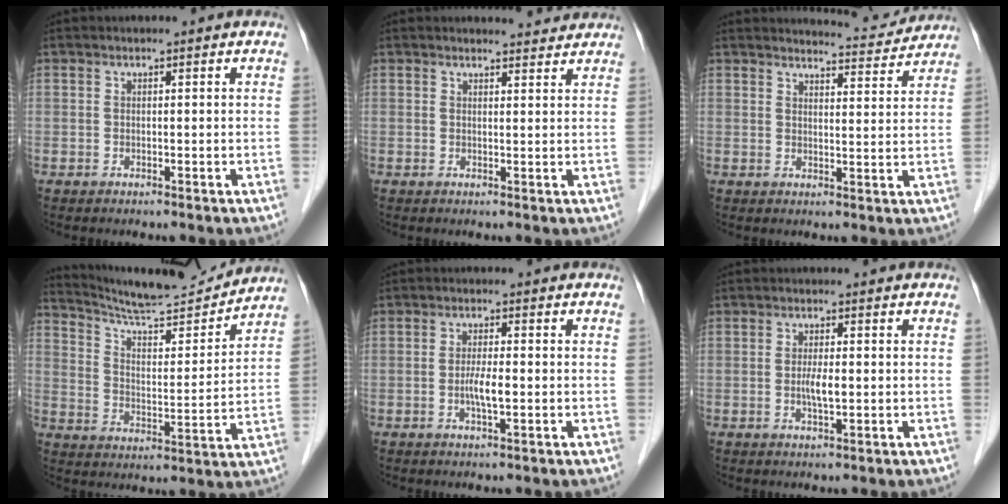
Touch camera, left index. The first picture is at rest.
{"total": 2.8, "force": [2.7, 0.5, 0.1], "torque": [-0.005, -0.003, 0.022]}
{"total": 5.7, "force": [5.7, 0.2, -0.3], "torque": [-0.004, -0.011, 0.063]}
{"total": 15.2, "force": [14.5, 0.6, 4.4], "torque": [-0.080, -0.014, 0.225]}
{"total": 3.2, "force": [-1.5, 0.3, 2.8], "torque": [-0.057, -0.008, -0.027]}
{"total": 2.7, "force": [-1.1, 0.4, 2.4], "torque": [-0.049, -0.007, -0.019]}